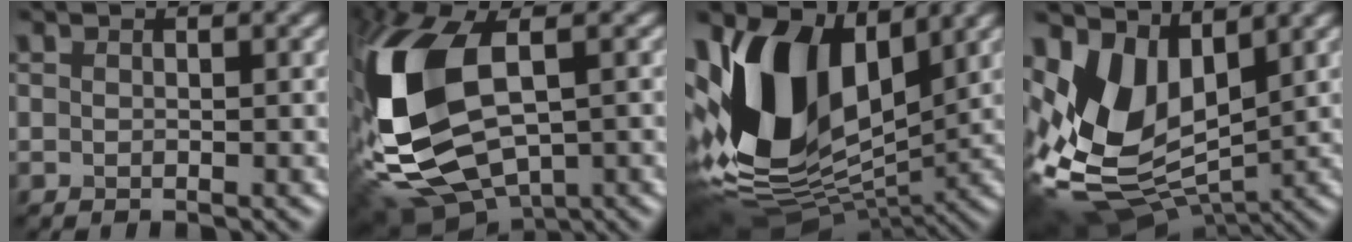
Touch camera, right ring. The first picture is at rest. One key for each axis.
{"total": 14.5, "fx": 0.1, "fy": 8.2, "fz": 12.0, "tx": -0.293, "ty": -0.017, "tz": 0.014}
{"total": 14.3, "fx": 3.1, "fy": 8.8, "fz": 10.9, "tx": -0.230, "ty": -0.011, "tz": 0.055}
{"total": 9.9, "fx": 2.5, "fy": 6.1, "fz": 7.4, "tx": -0.159, "ty": -0.014, "tz": 0.046}